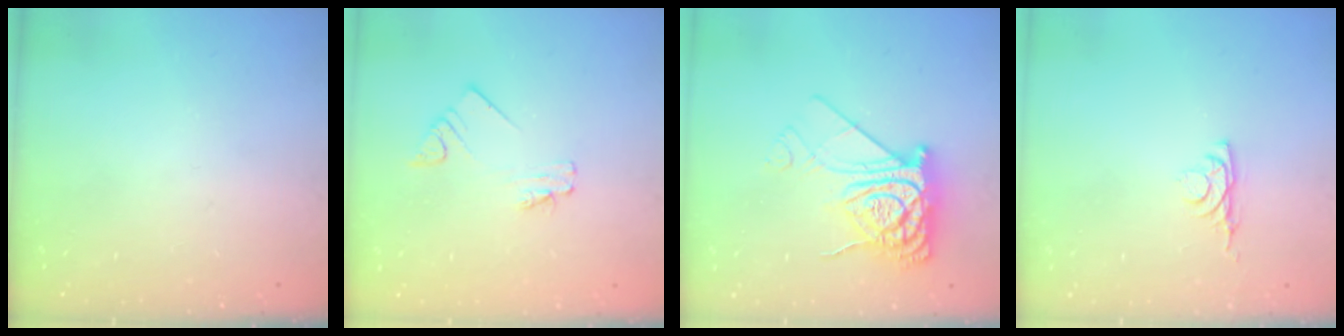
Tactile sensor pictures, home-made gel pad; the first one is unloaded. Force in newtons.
{"total": 2.0, "press": 2.0, "slide": 0.3}
{"total": 12.3, "press": 12.3, "slide": 1.0}
{"total": 3.4, "press": 3.3, "slide": 0.6}